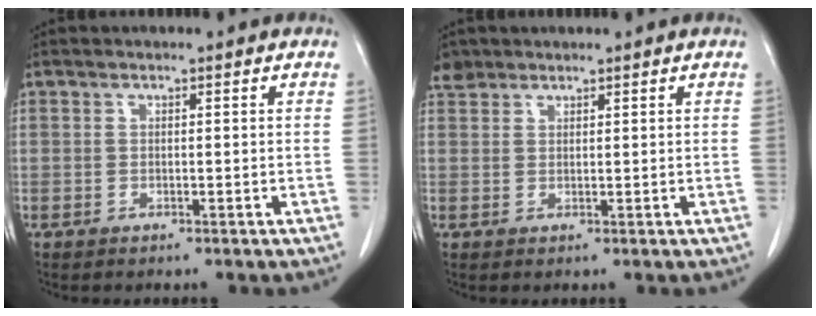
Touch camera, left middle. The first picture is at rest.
{"total": 1.9, "force": [1.7, 0.9, -0.1], "torque": [0.000, 0.006, 0.030]}